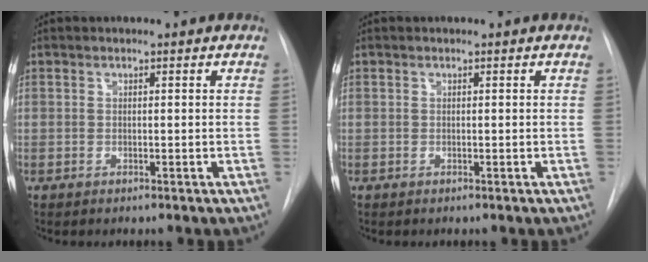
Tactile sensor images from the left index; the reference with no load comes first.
{"total": 0.0}